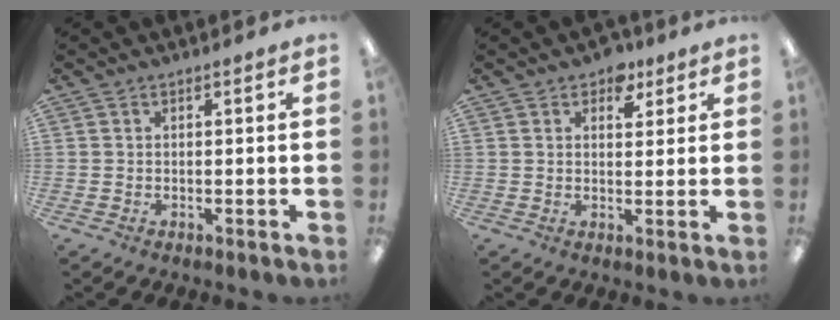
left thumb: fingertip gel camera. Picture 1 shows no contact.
{"total": 5.0, "force": [3.1, 3.1, 2.4], "torque": [-0.015, -0.011, 0.049]}